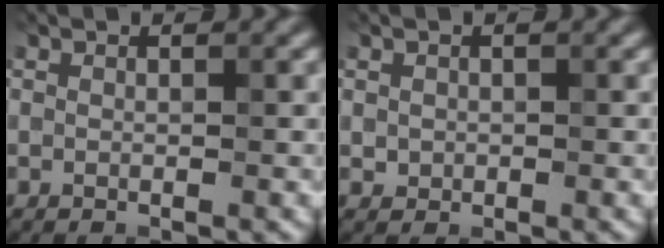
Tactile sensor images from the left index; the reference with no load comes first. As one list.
[{"total": 0.8, "force": [0.1, 0.8, 0.2], "torque": [0.000, -0.003, 0.002]}]